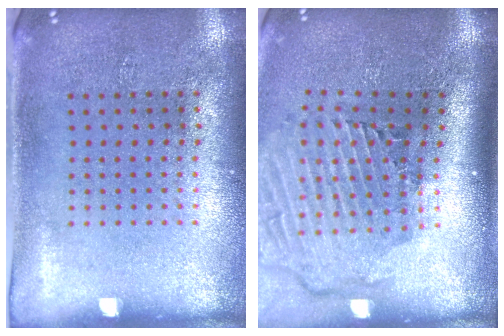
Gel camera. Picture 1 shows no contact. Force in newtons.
{"total": 3.0, "press": 2.1, "slide": 2.1}